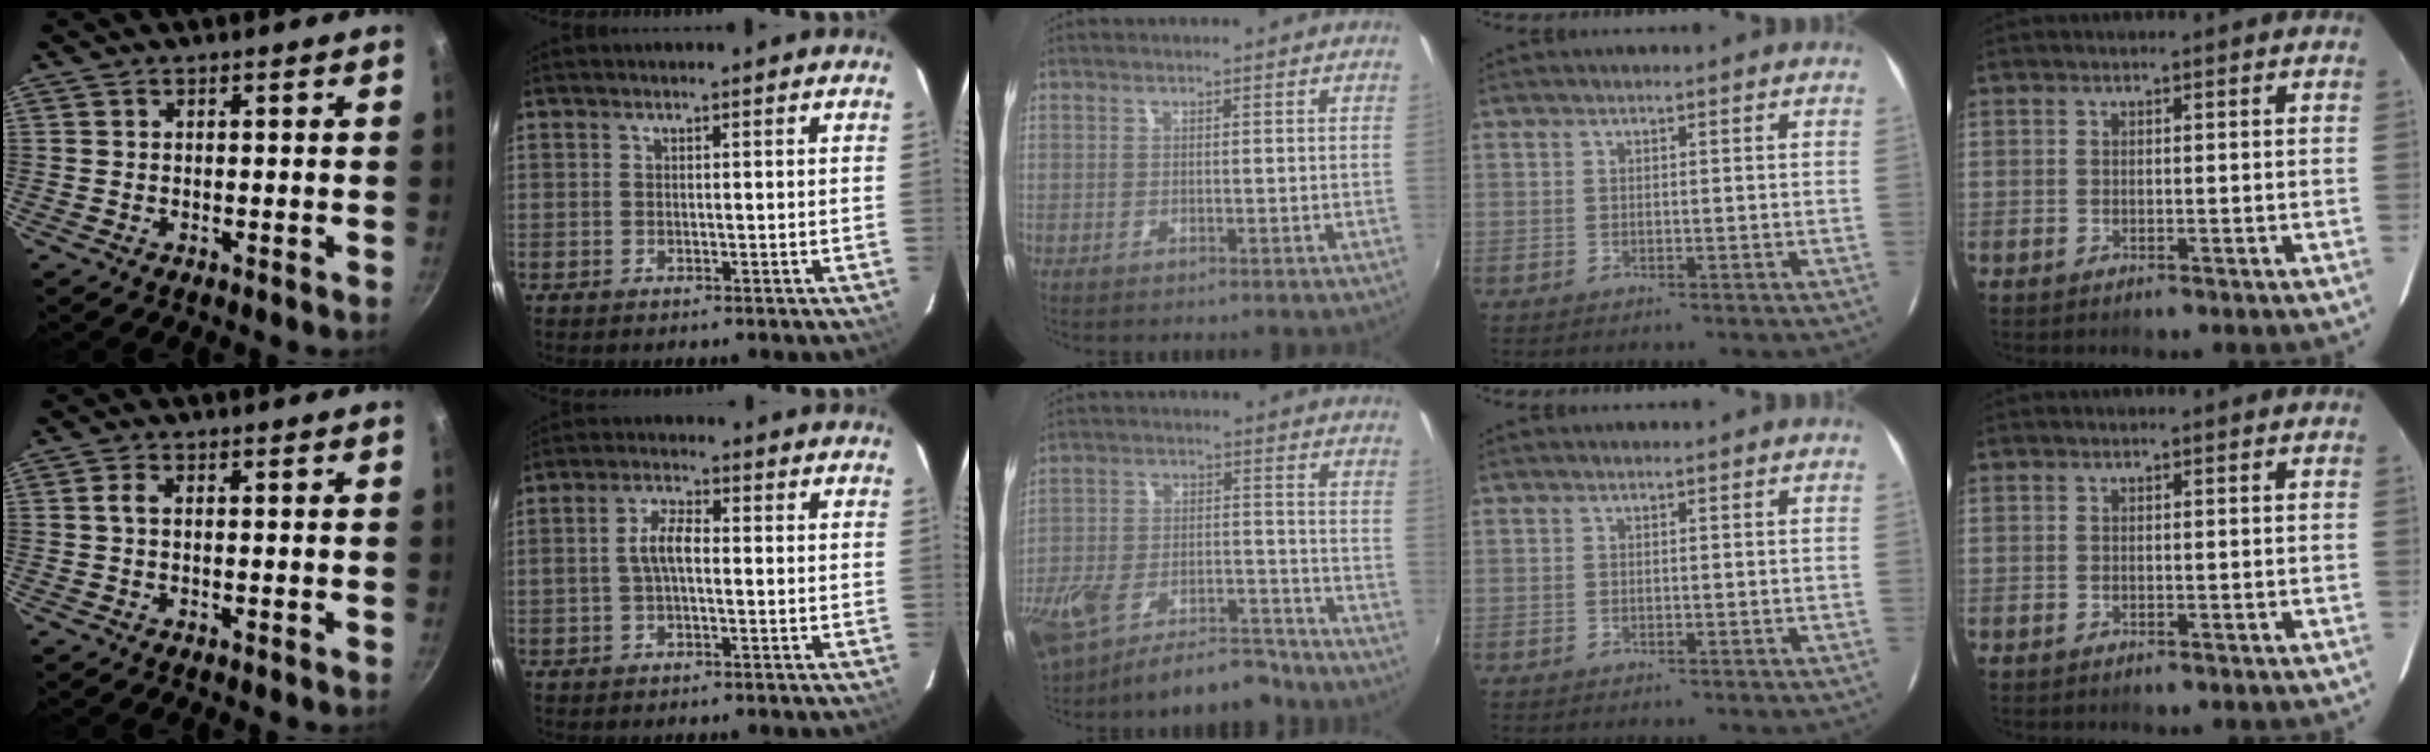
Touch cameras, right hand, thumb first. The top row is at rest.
{"thumb": {"total": 1.8, "force": [0.0, 0.4, 1.7], "torque": [-0.046, 0.005, -0.001]}, "index": {"total": 4.2, "force": [-0.4, 1.7, 3.8], "torque": [-0.076, 0.014, -0.006]}, "middle": {"total": 18.7, "force": [-13.9, 7.5, 10.0], "torque": [-0.223, -0.022, -0.211]}}